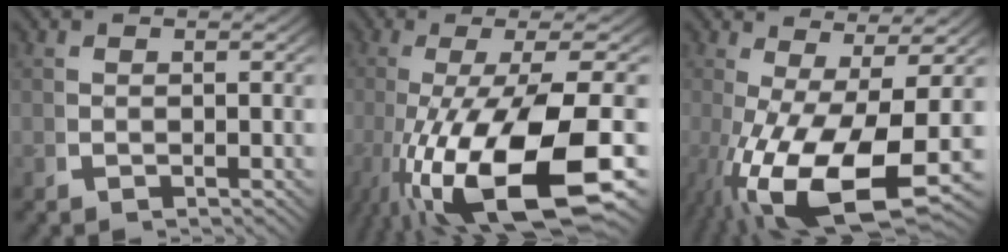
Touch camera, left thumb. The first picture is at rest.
{"total": 15.0, "force": [-4.0, 7.0, 12.7], "torque": [-0.275, -0.040, -0.023]}
{"total": 15.3, "force": [-3.4, 8.3, 12.4], "torque": [-0.250, -0.053, -0.016]}